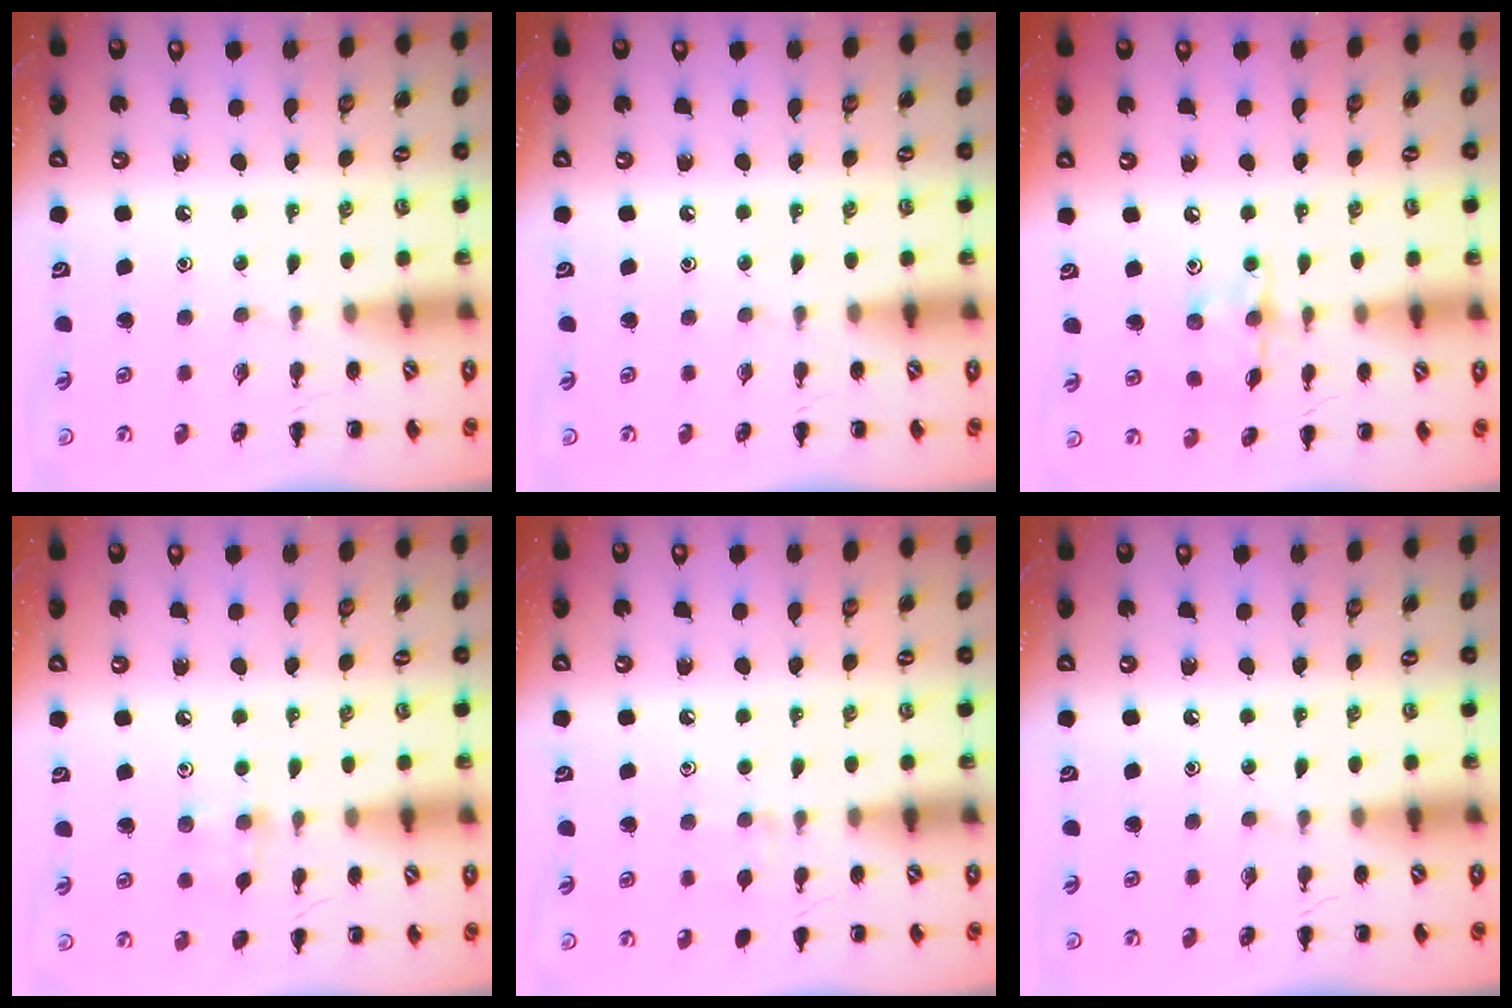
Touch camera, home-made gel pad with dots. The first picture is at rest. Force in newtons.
{"total": 0.0}
{"total": 8.7, "press": 8.7, "slide": 0.5}
{"total": 4.1, "press": 3.9, "slide": 1.2}
{"total": 6.2, "press": 5.8, "slide": 2.2}
{"total": 0.0}